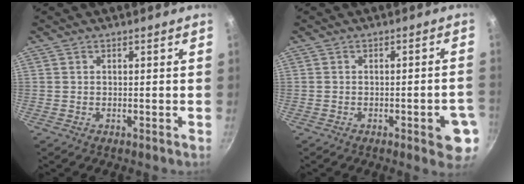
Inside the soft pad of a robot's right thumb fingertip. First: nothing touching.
{"total": 7.3, "force": [-2.6, 2.0, 6.6], "torque": [-0.066, 0.010, -0.028]}